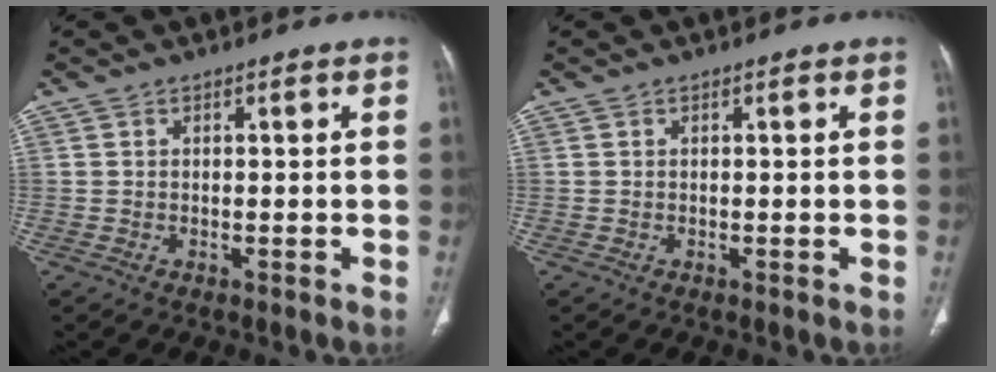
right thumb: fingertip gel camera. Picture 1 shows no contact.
{"total": 0.0}